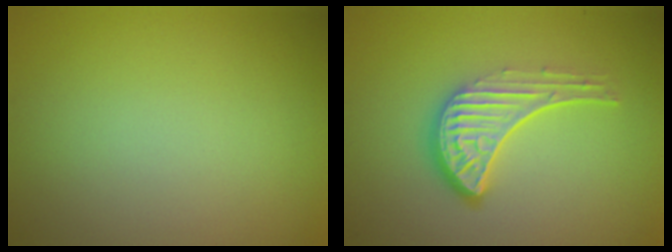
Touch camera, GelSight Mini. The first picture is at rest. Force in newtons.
{"total": 4.6, "press": 3.3, "slide": 3.2}